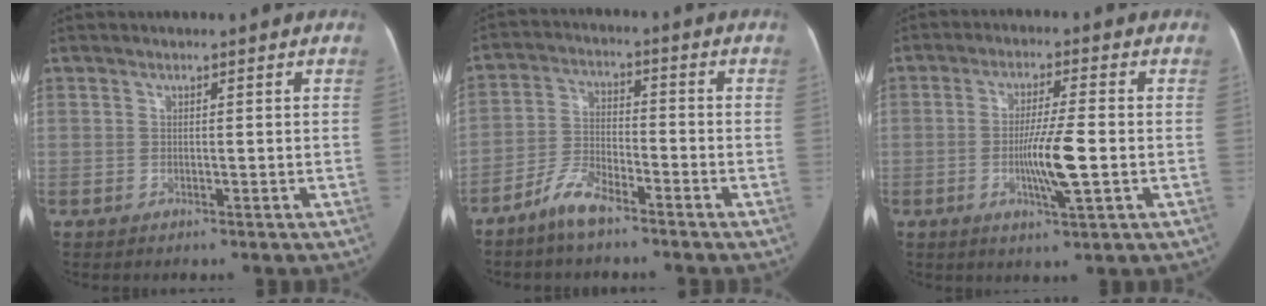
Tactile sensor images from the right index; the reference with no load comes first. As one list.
[{"total": 6.5, "force": [-5.0, 2.2, 3.5], "torque": [-0.081, 0.000, -0.100]}, {"total": 8.0, "force": [-1.5, 0.5, 7.9], "torque": [-0.144, -0.007, -0.028]}]